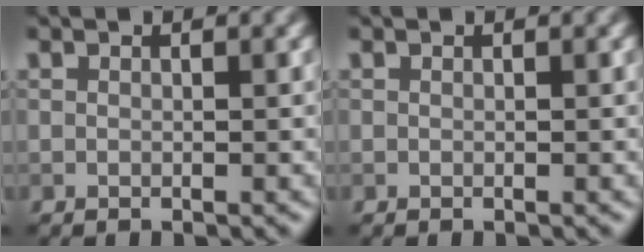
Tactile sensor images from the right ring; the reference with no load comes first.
{"total": 0.0}